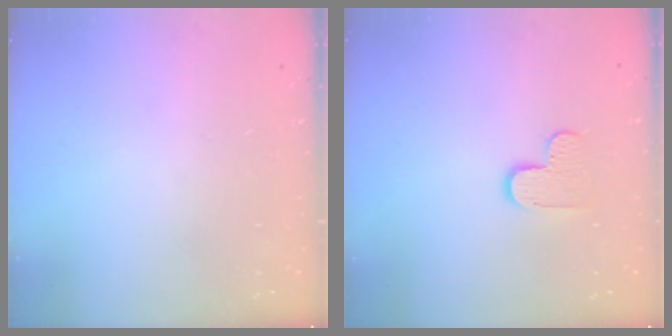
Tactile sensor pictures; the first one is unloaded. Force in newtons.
{"total": 6.8, "press": 6.8, "slide": 0.2}